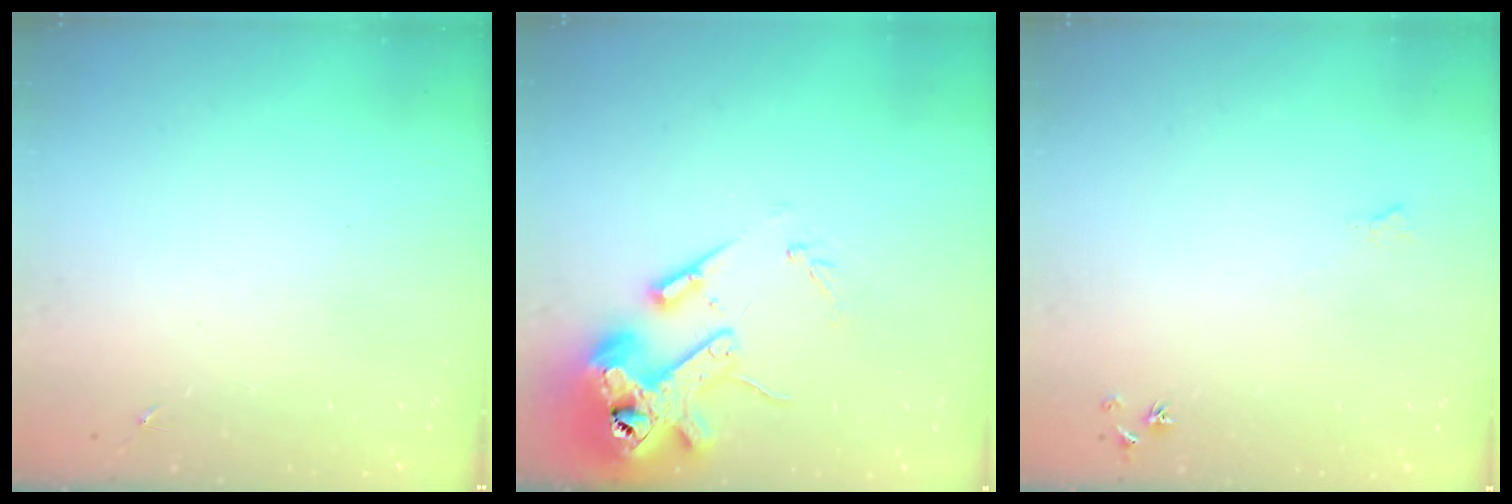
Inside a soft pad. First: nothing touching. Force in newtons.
{"total": 16.0, "press": 15.8, "slide": 2.5}
{"total": 4.7, "press": 4.7, "slide": 0.7}